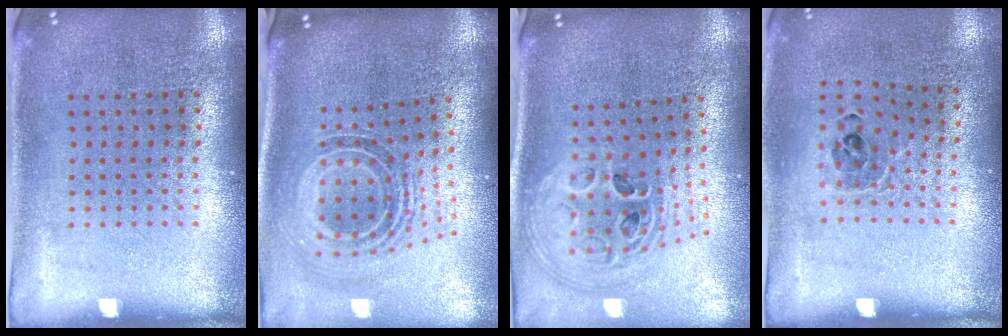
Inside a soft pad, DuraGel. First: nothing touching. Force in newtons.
{"total": 1.5, "press": 1.2, "slide": 0.9}
{"total": 2.7, "press": 2.0, "slide": 1.8}
{"total": 0.9, "press": 0.8, "slide": 0.3}